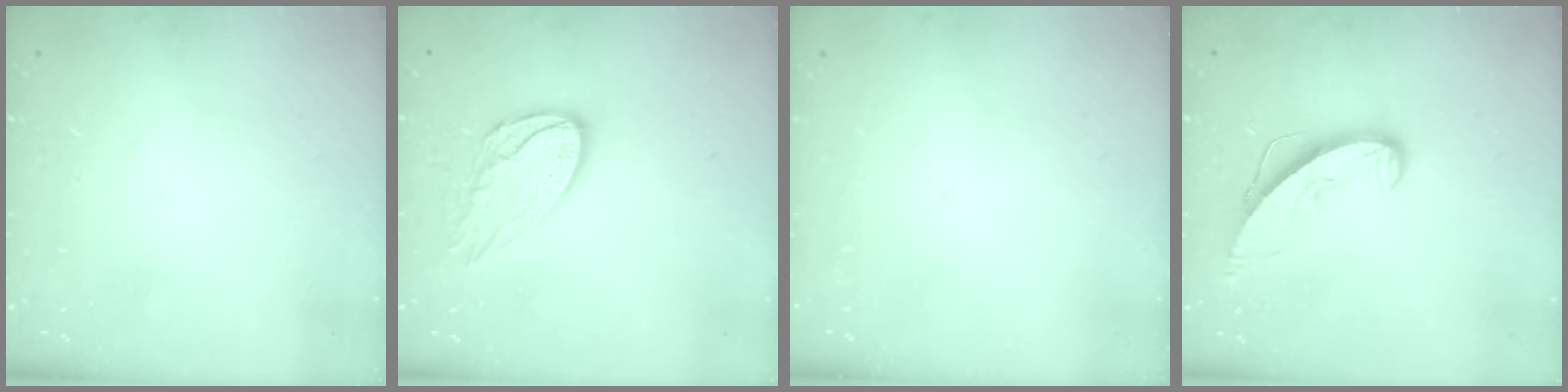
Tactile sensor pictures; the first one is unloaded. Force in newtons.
{"total": 10.9, "press": 10.9, "slide": 0.6}
{"total": 0.0}
{"total": 8.4, "press": 8.3, "slide": 0.6}